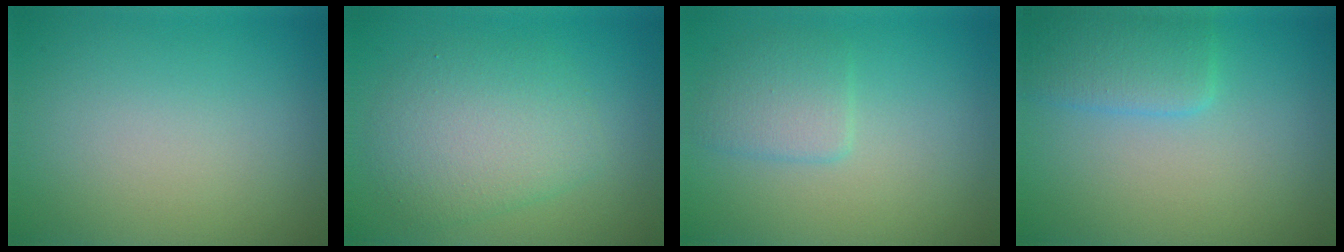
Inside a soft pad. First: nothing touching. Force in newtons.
{"total": 4.7, "press": 4.7, "slide": 0.1}
{"total": 2.4, "press": 2.4, "slide": 0.2}
{"total": 3.2, "press": 3.2, "slide": 0.0}